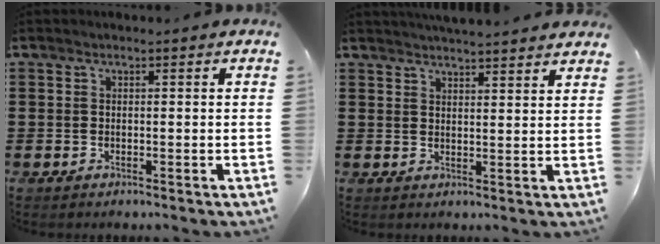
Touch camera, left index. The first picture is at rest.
{"total": 3.3, "force": [3.3, -0.2, 0.3], "torque": [-0.016, -0.012, 0.061]}